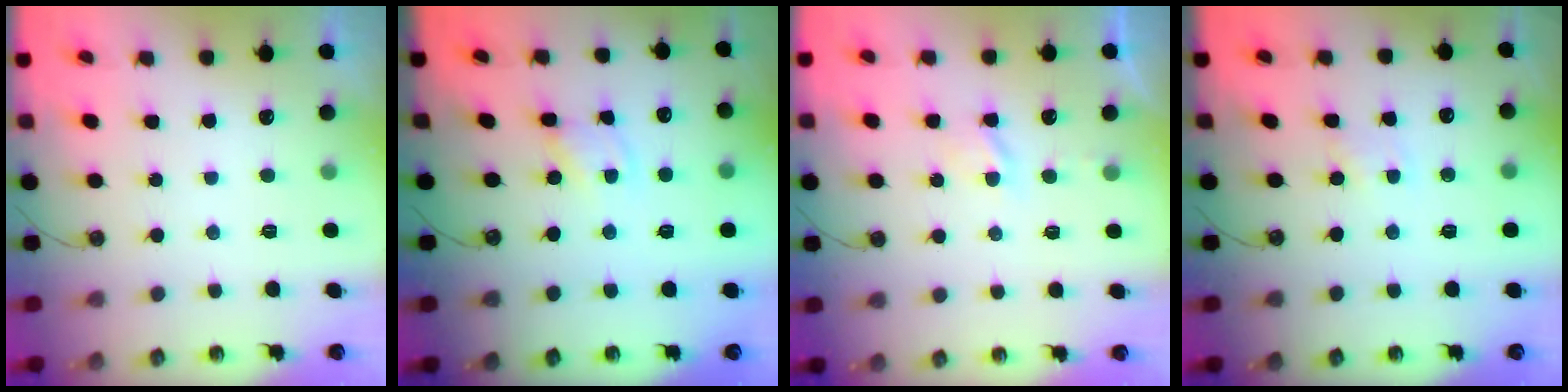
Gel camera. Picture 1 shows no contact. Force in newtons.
{"total": 1.8, "press": 1.8, "slide": 0.2}
{"total": 3.4, "press": 3.4, "slide": 0.6}
{"total": 1.3, "press": 1.3, "slide": 0.2}